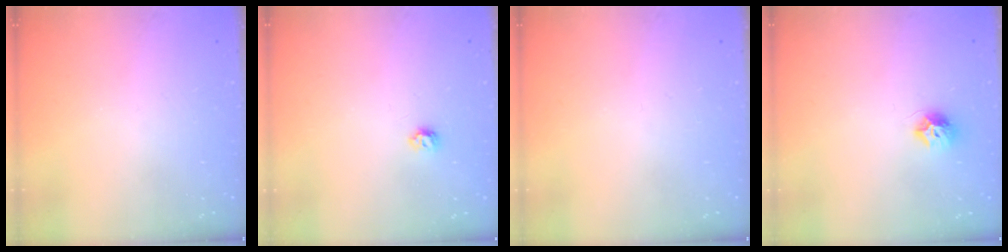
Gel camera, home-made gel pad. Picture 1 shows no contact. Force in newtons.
{"total": 3.9, "press": 3.9, "slide": 0.6}
{"total": 0.0}
{"total": 7.6, "press": 7.6, "slide": 0.2}